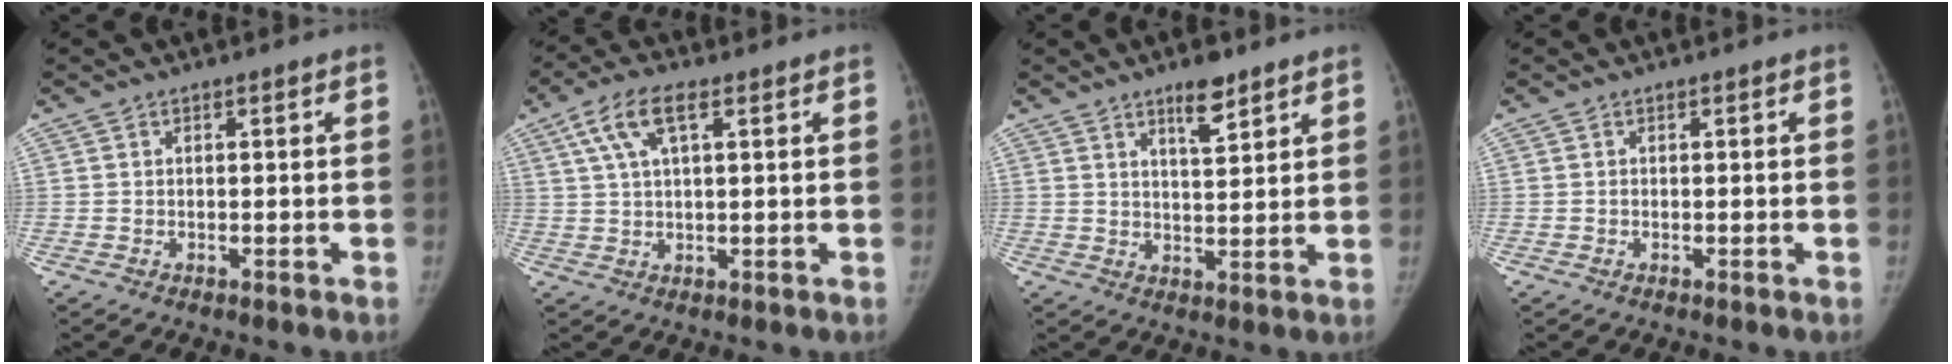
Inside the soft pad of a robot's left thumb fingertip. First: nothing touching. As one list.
[{"total": 8.0, "force": [3.6, 3.1, 6.4], "torque": [-0.132, 0.009, 0.069]}, {"total": 6.0, "force": [4.2, 1.8, 3.9], "torque": [-0.050, -0.030, 0.068]}, {"total": 0.0}]